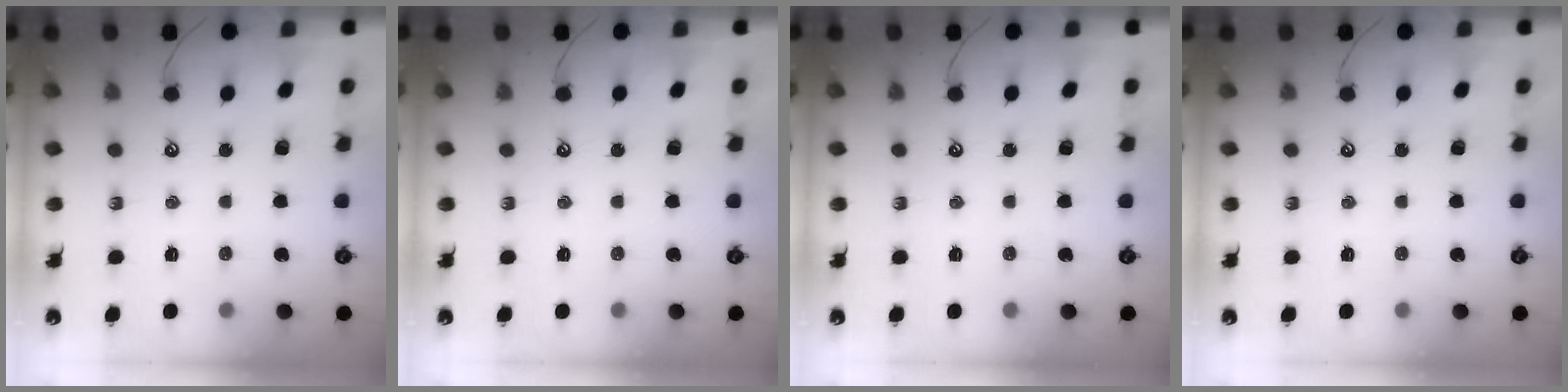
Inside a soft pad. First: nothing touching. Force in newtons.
{"total": 0.0}
{"total": 0.0}
{"total": 0.0}